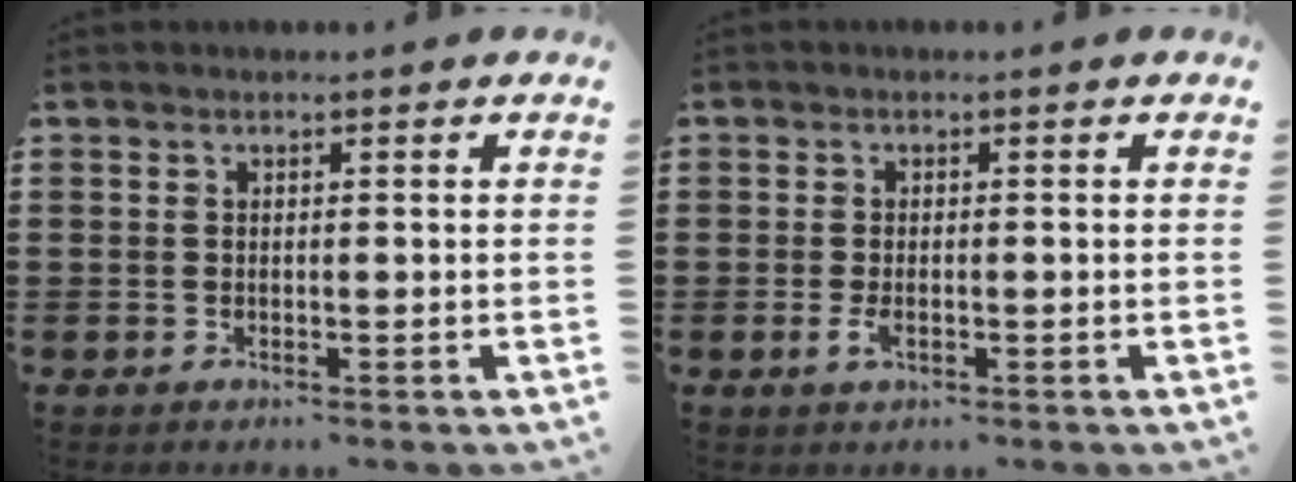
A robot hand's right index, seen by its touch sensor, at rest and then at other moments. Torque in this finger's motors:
{"motor_torque": [1.05, 1.09, 0.14, 0.00]}